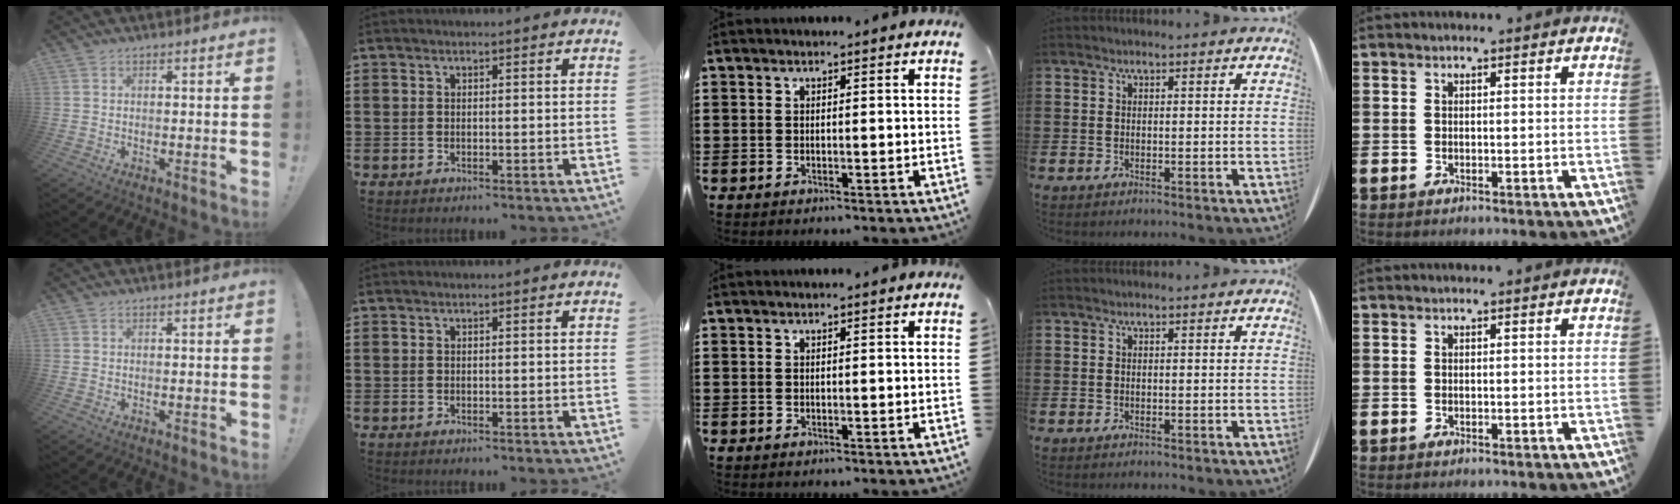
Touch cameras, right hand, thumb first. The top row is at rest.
{}